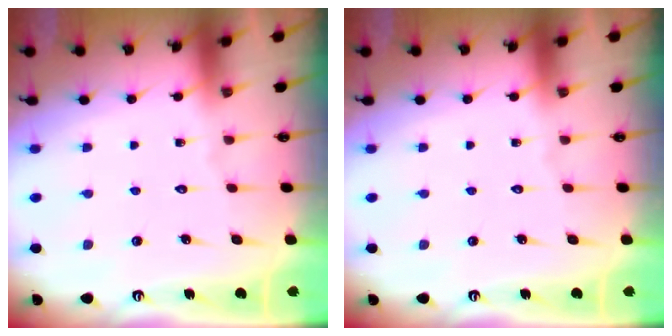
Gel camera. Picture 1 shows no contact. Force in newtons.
{"total": 0.0}